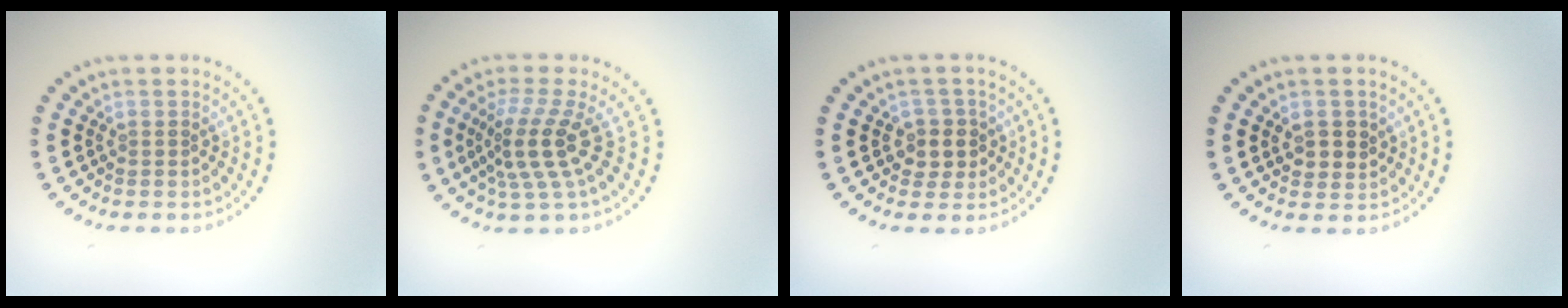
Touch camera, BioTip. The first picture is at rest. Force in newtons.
{"total": 4.2, "press": 3.0, "slide": 3.0}
{"total": 2.3, "press": 2.0, "slide": 1.0}
{"total": 2.3, "press": 2.2, "slide": 0.6}